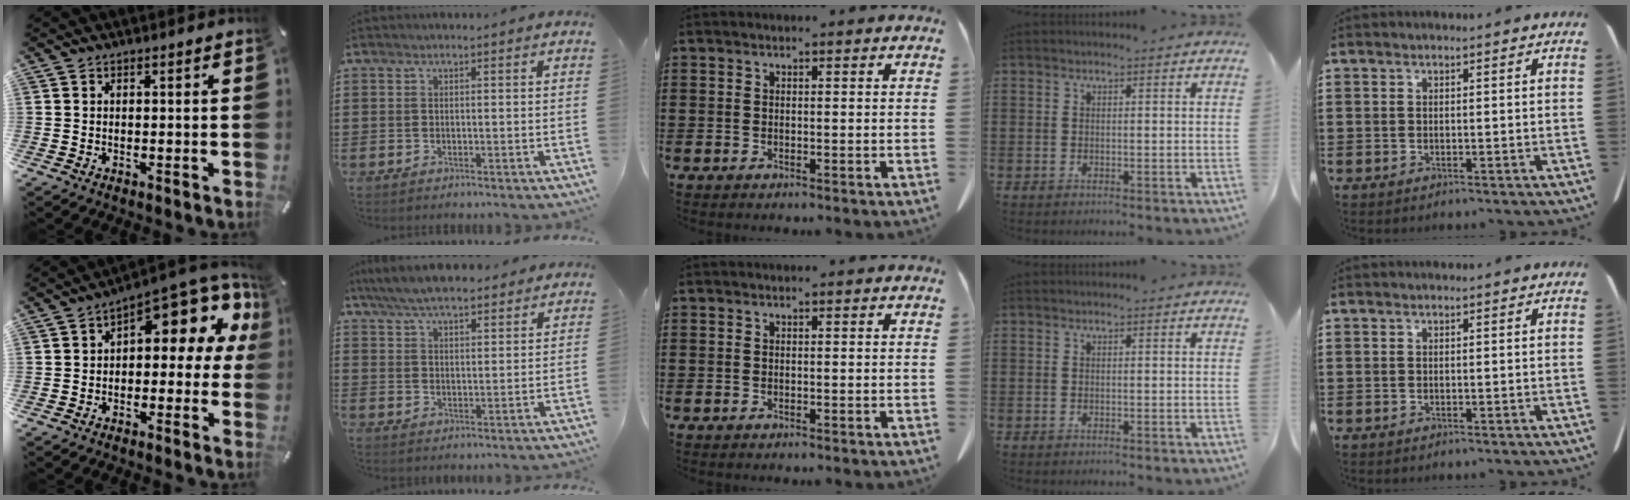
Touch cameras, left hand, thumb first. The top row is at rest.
{"thumb": {"total": 11.4, "force": [6.5, 4.9, 8.0], "torque": [-0.104, -0.061, 0.108]}, "index": {"total": 6.6, "force": [6.0, 1.3, 2.4], "torque": [-0.065, -0.012, 0.113]}}